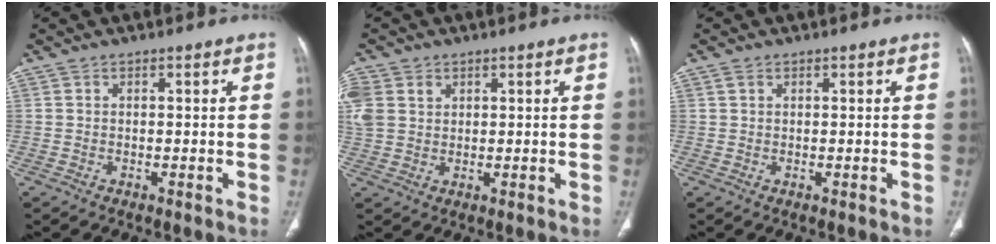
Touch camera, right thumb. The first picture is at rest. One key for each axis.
{"total": 8.8, "fx": 2.9, "fy": 7.0, "fz": 4.6, "tx": -0.129, "ty": 0.012, "tz": 0.063}
{"total": 0.8, "fx": 0.5, "fy": 0.5, "fz": 0.4, "tx": -0.009, "ty": 0.005, "tz": 0.010}